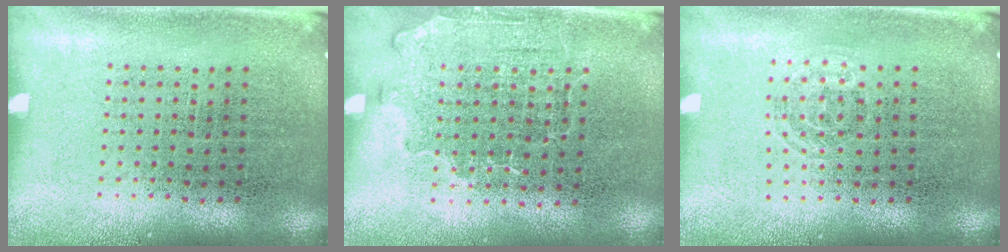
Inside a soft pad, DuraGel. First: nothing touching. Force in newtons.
{"total": 1.4, "press": 1.1, "slide": 0.8}
{"total": 0.8, "press": 0.6, "slide": 0.5}